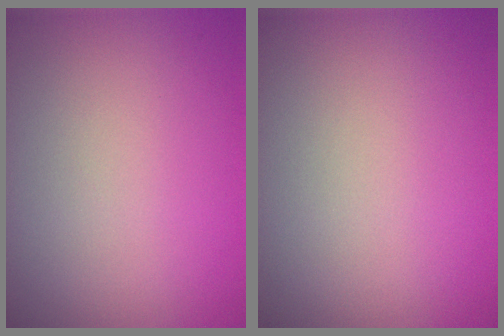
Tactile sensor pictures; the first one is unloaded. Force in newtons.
{"total": 0.0}